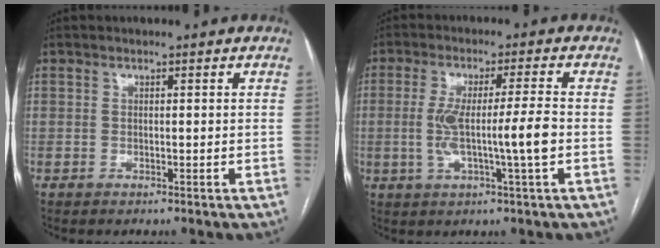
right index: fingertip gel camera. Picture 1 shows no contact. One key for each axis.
{"total": 8.5, "fx": -1.3, "fy": -0.5, "fz": 8.4, "tx": -0.158, "ty": 0.002, "tz": -0.019}